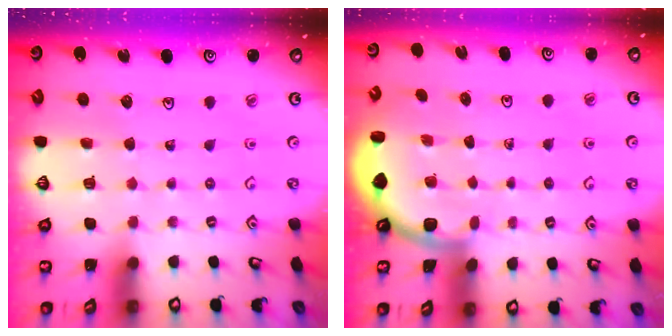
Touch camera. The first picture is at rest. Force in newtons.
{"total": 1.7, "press": 1.7, "slide": 0.0}